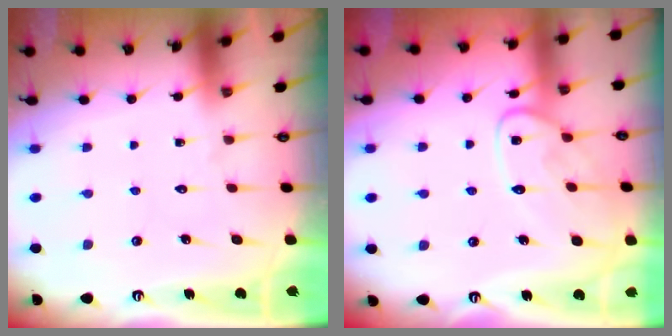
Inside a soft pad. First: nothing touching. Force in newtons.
{"total": 12.1, "press": 12.0, "slide": 0.6}